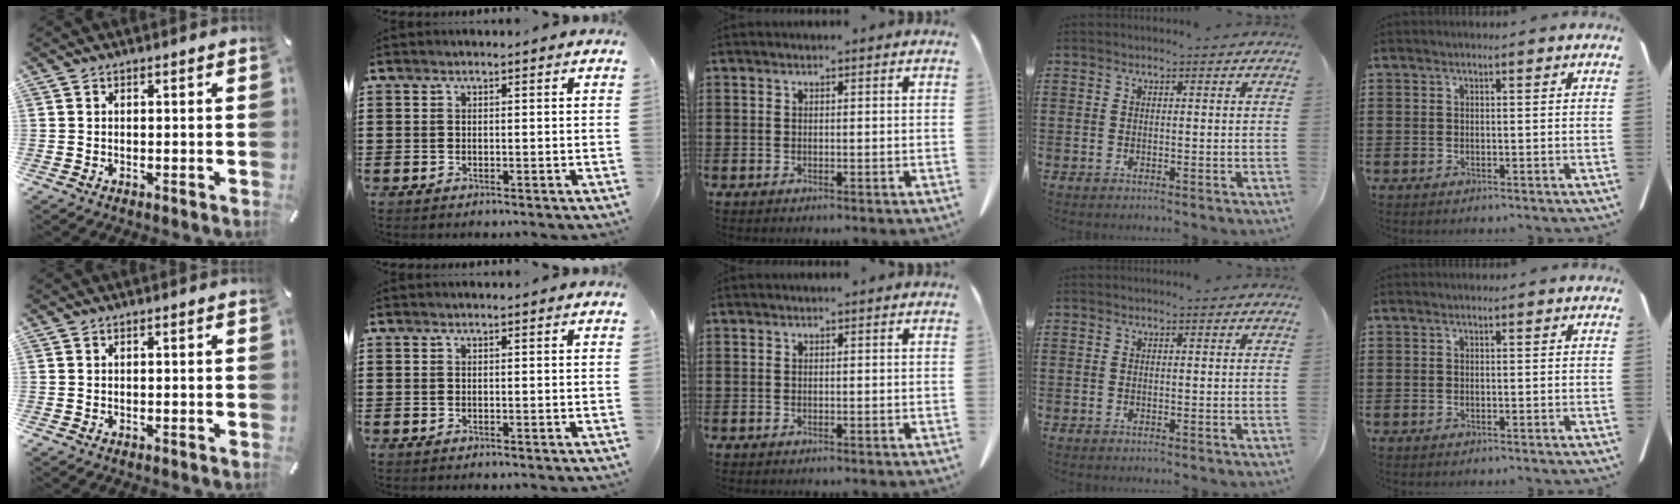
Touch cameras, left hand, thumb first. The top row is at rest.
{}